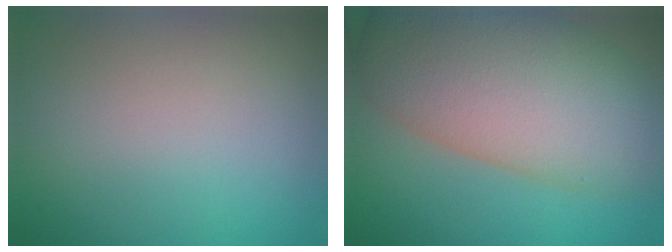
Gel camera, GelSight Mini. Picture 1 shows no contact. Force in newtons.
{"total": 12.8, "press": 12.8, "slide": 0.5}